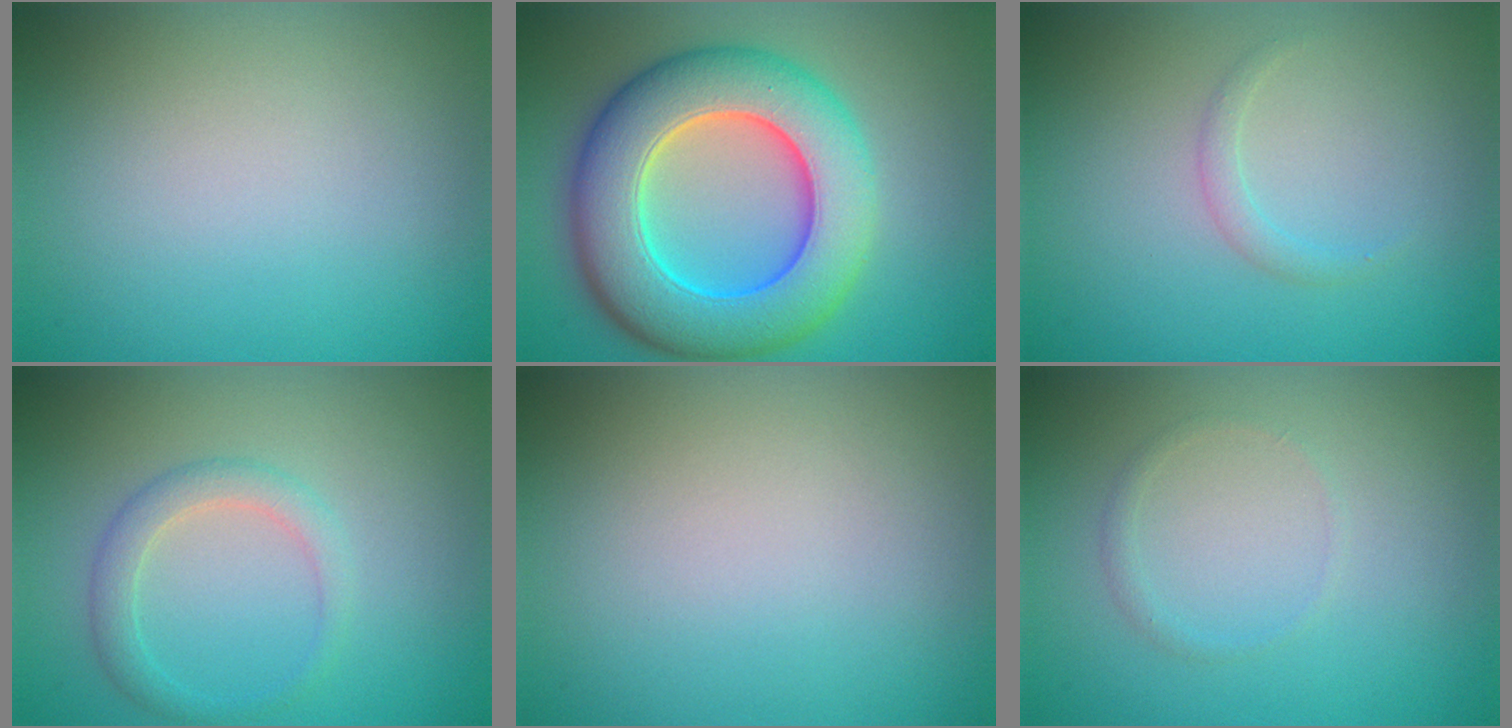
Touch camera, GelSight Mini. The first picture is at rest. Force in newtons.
{"total": 11.3, "press": 11.3, "slide": 0.4}
{"total": 1.1, "press": 1.1, "slide": 0.1}
{"total": 2.2, "press": 2.2, "slide": 0.2}
{"total": 0.0}
{"total": 0.7, "press": 0.7, "slide": 0.0}